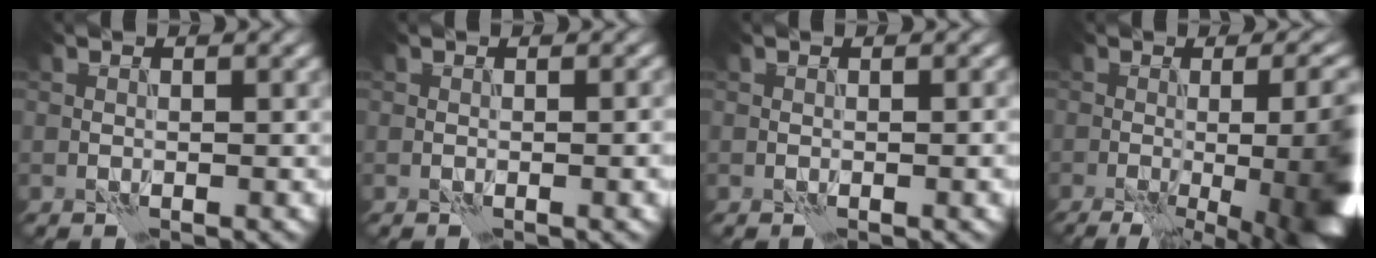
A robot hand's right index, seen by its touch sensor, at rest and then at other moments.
{"total": 1.3, "force": [-0.2, 0.1, 1.3], "torque": [-0.018, -0.003, -0.002]}
{"total": 0.9, "force": [-0.2, 0.0, 0.9], "torque": [-0.012, -0.002, -0.001]}
{"total": 16.0, "force": [-3.0, 6.2, 14.5], "torque": [-0.126, -0.016, -0.018]}